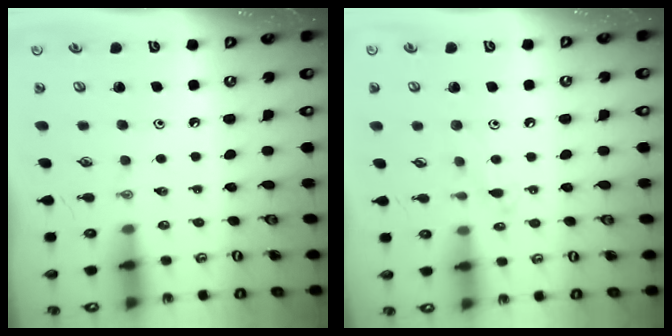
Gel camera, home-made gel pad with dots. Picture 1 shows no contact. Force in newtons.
{"total": 6.8, "press": 6.8, "slide": 0.4}